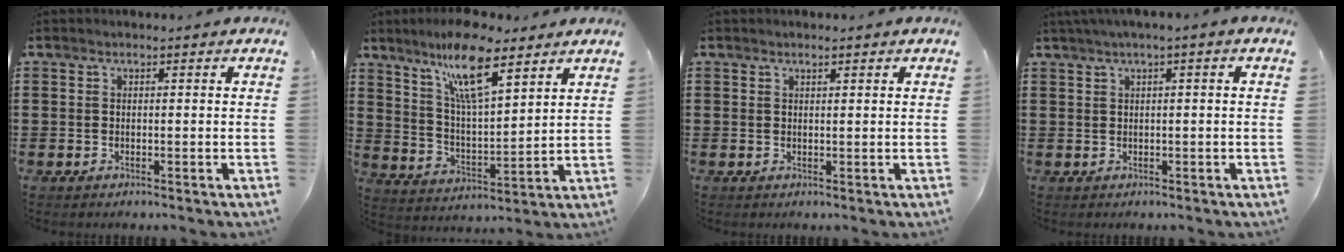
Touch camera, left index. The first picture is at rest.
{"total": 11.6, "force": [7.8, 2.7, 8.1], "torque": [-0.160, -0.018, 0.137]}
{"total": 1.0, "force": [0.7, 0.1, 0.6], "torque": [-0.013, 0.000, 0.014]}
{"total": 1.5, "force": [0.1, -0.1, 1.5], "torque": [-0.025, -0.005, 0.002]}